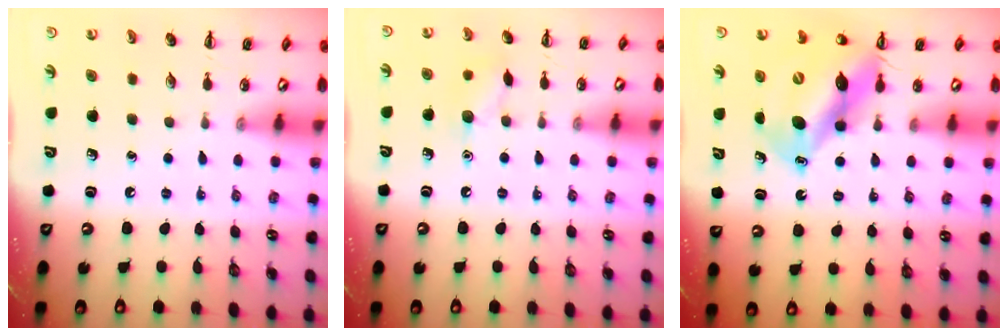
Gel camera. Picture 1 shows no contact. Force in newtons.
{"total": 7.1, "press": 7.0, "slide": 1.2}
{"total": 12.9, "press": 12.3, "slide": 3.8}